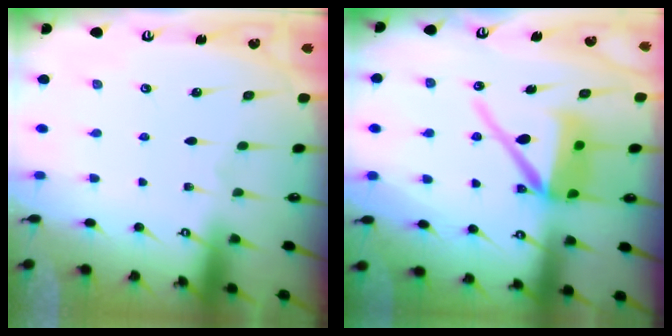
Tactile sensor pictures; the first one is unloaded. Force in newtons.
{"total": 11.3, "press": 11.2, "slide": 1.5}